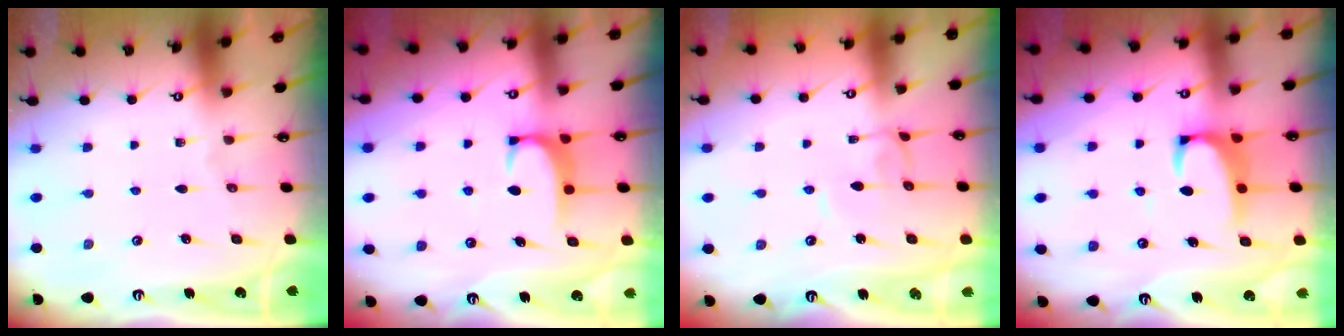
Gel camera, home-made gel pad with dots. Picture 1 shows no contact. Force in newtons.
{"total": 1.8, "press": 1.7, "slide": 0.5}
{"total": 1.9, "press": 1.9, "slide": 0.3}
{"total": 2.8, "press": 2.7, "slide": 0.9}